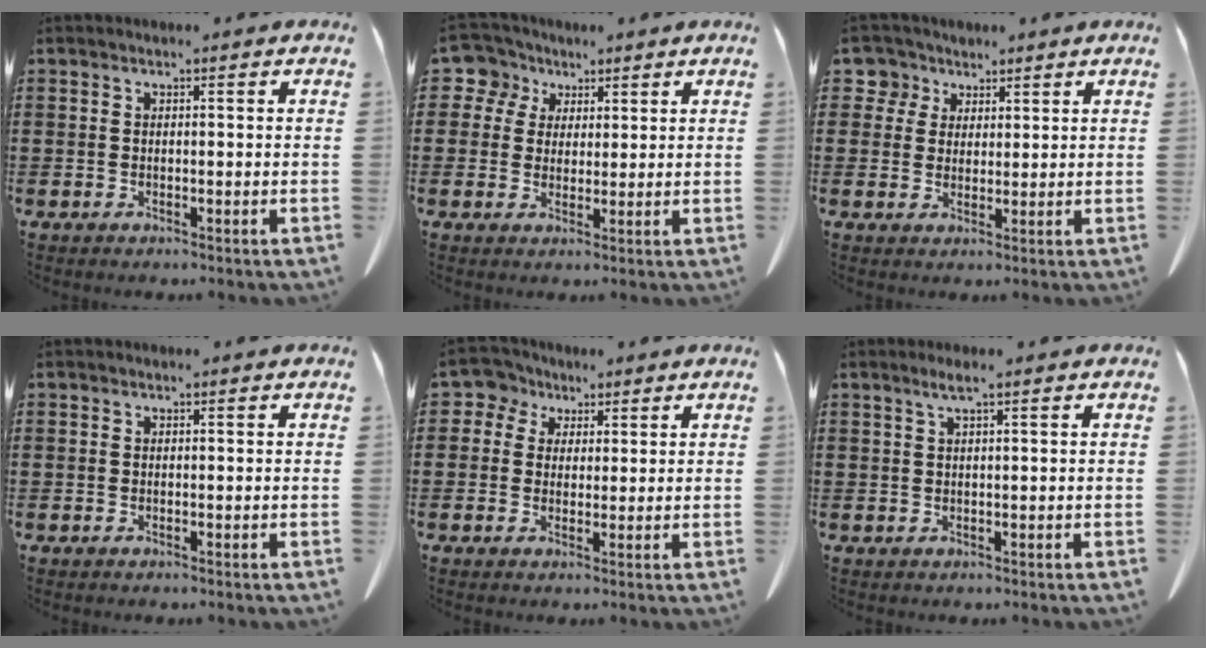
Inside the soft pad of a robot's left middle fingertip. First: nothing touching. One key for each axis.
{"total": 6.1, "fx": 2.9, "fy": 5.1, "fz": 1.5, "tx": -0.060, "ty": 0.002, "tz": 0.049}
{"total": 4.8, "fx": 2.6, "fy": 3.9, "fz": 0.6, "tx": -0.031, "ty": 0.005, "tz": 0.045}
{"total": 0.0}
{"total": 4.6, "fx": 2.1, "fy": 4.0, "fz": 1.1, "tx": -0.047, "ty": 0.007, "tz": 0.033}
{"total": 1.6, "fx": 0.9, "fy": -0.1, "fz": 1.3, "tx": -0.027, "ty": 0.000, "tz": 0.016}